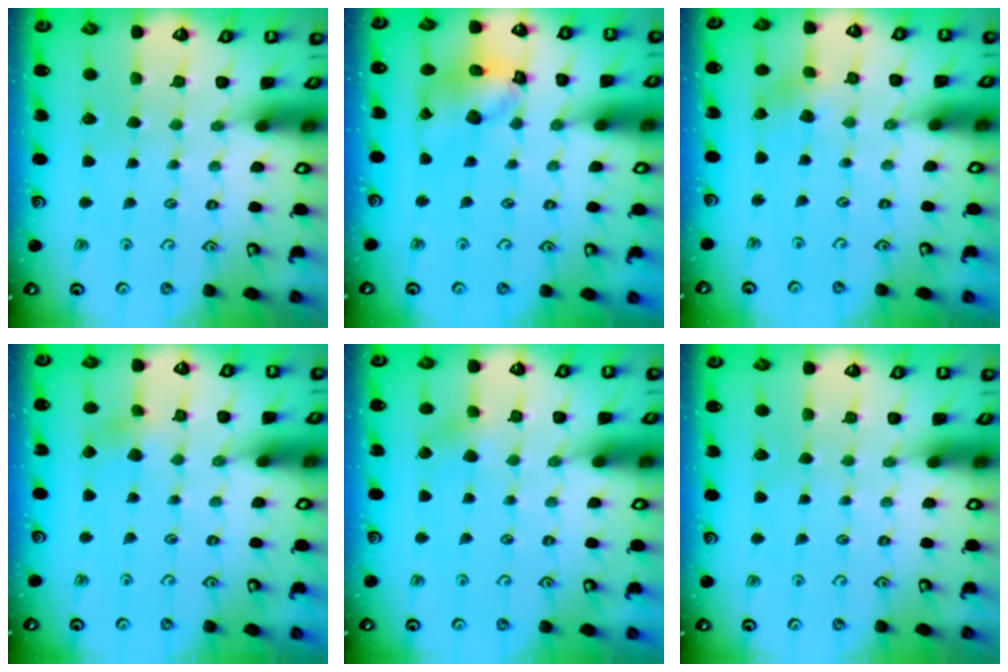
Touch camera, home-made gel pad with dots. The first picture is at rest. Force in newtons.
{"total": 12.6, "press": 12.5, "slide": 1.5}
{"total": 1.9, "press": 1.9, "slide": 0.2}
{"total": 3.3, "press": 3.2, "slide": 0.7}
{"total": 2.2, "press": 2.2, "slide": 0.3}
{"total": 0.0}